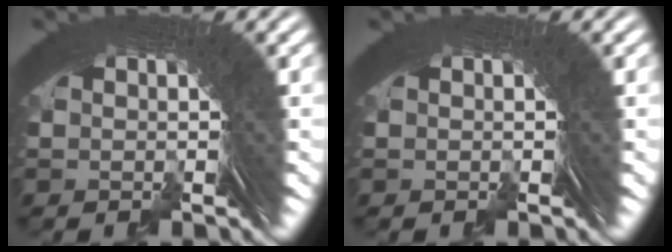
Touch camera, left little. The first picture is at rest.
{"total": 0.0}